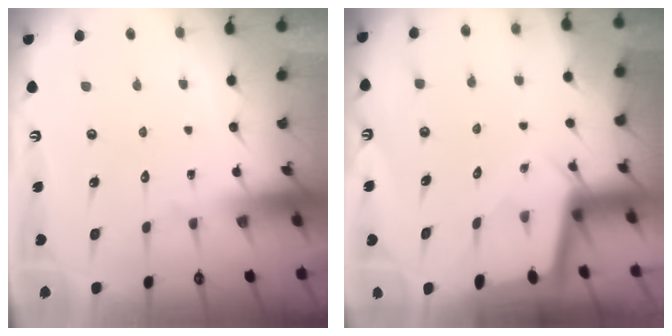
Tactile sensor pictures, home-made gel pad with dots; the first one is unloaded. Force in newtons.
{"total": 2.2, "press": 2.2, "slide": 0.1}